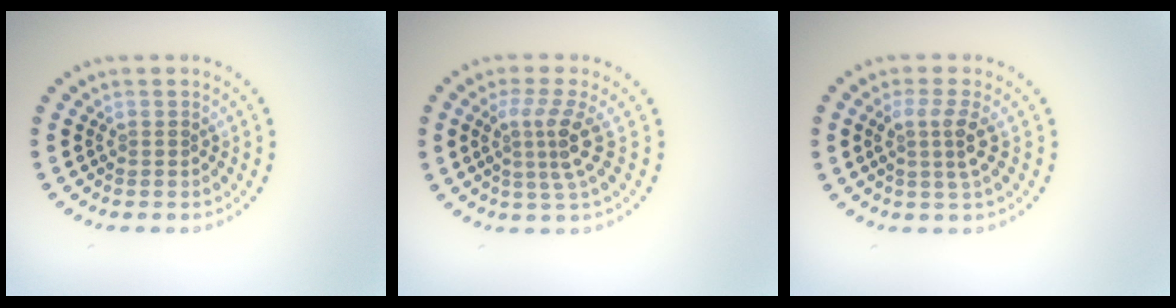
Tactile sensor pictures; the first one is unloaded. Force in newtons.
{"total": 3.4, "press": 2.3, "slide": 2.5}
{"total": 2.4, "press": 1.9, "slide": 1.5}